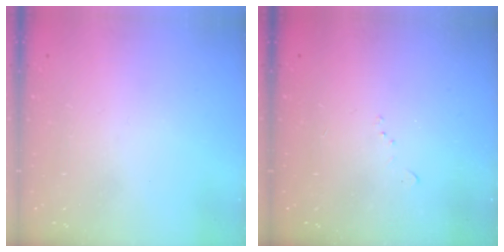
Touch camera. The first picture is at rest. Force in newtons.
{"total": 7.2, "press": 7.1, "slide": 0.8}